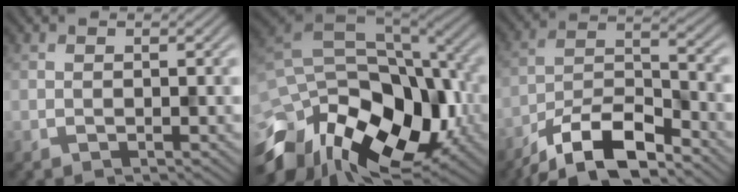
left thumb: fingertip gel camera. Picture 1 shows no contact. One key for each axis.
{"total": 17.0, "fx": -7.6, "fy": 10.1, "fz": 11.4, "tx": -0.257, "ty": -0.026, "tz": -0.126}
{"total": 11.3, "fx": -8.4, "fy": 3.5, "fz": 6.6, "tx": -0.120, "ty": -0.002, "tz": -0.170}